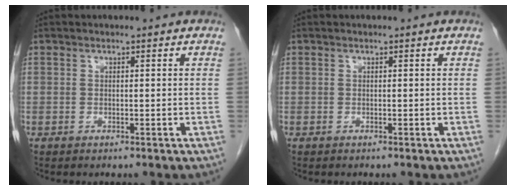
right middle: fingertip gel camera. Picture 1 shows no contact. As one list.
[{"total": 0.0}]